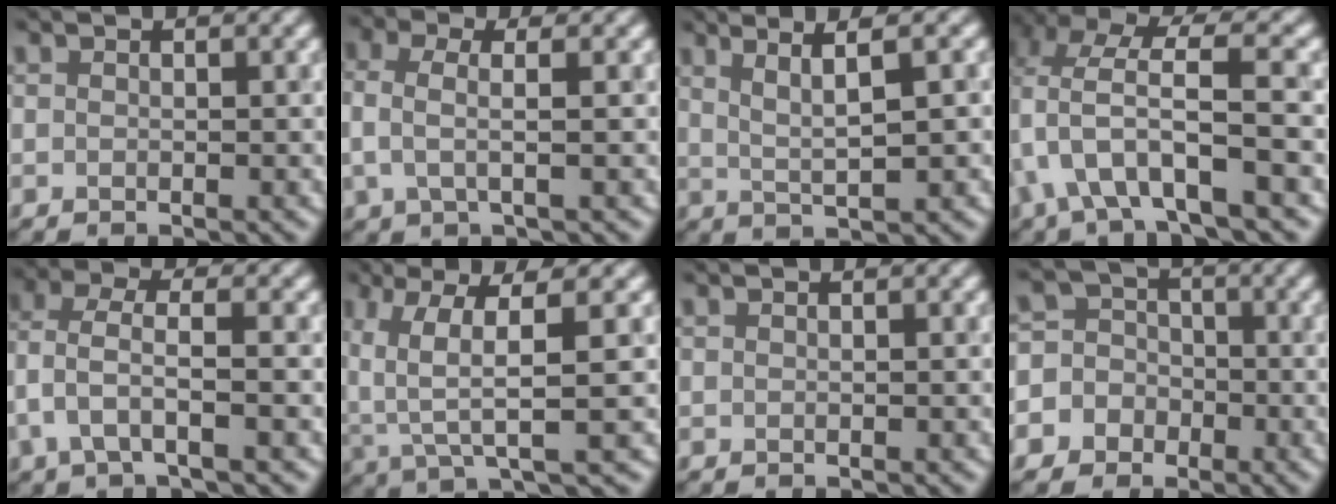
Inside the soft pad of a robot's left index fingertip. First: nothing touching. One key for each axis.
{"total": 2.6, "fx": 0.1, "fy": 1.0, "fz": 2.4, "tx": -0.056, "ty": 0.008, "tz": 0.002}
{"total": 3.8, "fx": 1.5, "fy": 0.6, "fz": 3.5, "tx": -0.060, "ty": 0.003, "tz": 0.033}
{"total": 6.6, "fx": -0.4, "fy": 2.0, "fz": 6.3, "tx": -0.124, "ty": 0.012, "tz": -0.012}
{"total": 3.4, "fx": -0.2, "fy": 1.5, "fz": 3.0, "tx": -0.075, "ty": 0.012, "tz": -0.007}
{"total": 5.6, "fx": 1.1, "fy": 1.3, "fz": 5.3, "tx": -0.112, "ty": -0.002, "tz": 0.023}
{"total": 0.0}
{"total": 7.2, "fx": -2.6, "fy": 6.6, "fz": 0.7, "tx": -0.015, "ty": 0.016, "tz": -0.075}